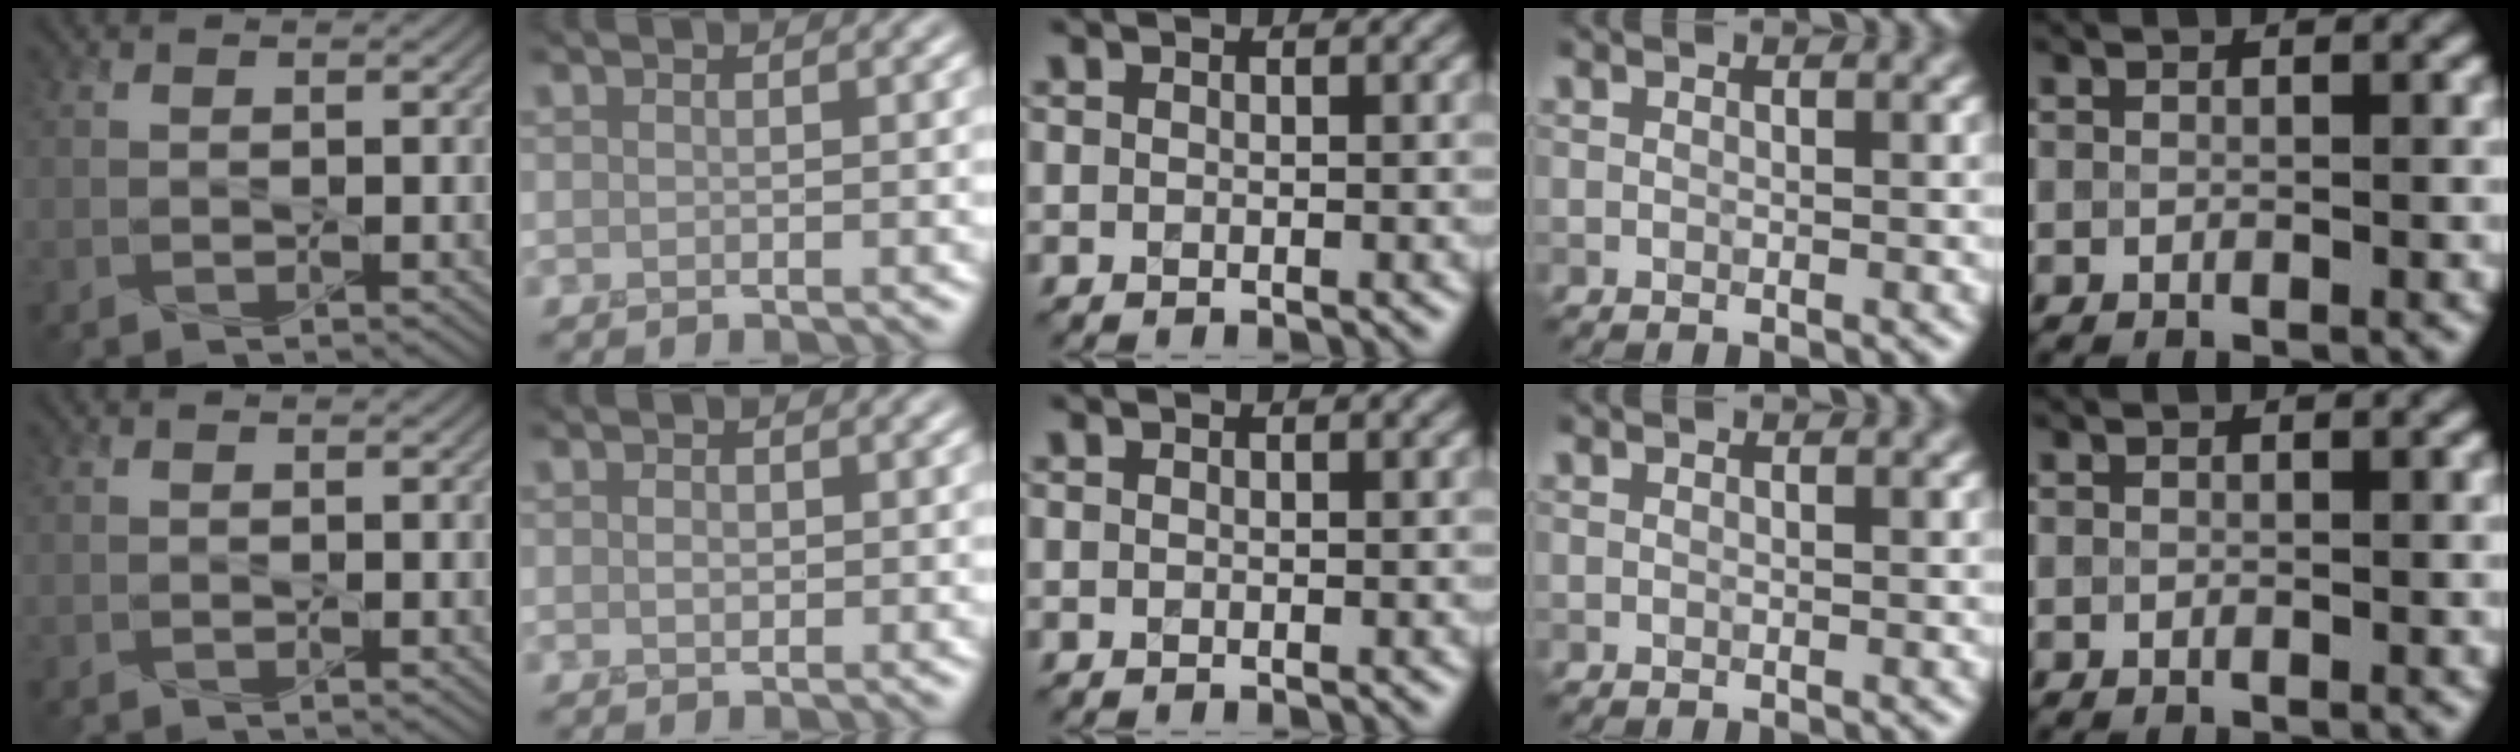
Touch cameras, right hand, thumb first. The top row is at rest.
{"index": {"total": 0.8, "force": [0.0, 0.7, 0.5], "torque": [-0.007, -0.005, -0.001]}}